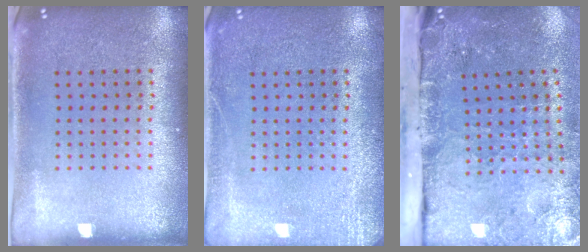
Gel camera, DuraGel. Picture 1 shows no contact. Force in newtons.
{"total": 2.8, "press": 2.7, "slide": 0.4}
{"total": 4.7, "press": 3.6, "slide": 3.0}